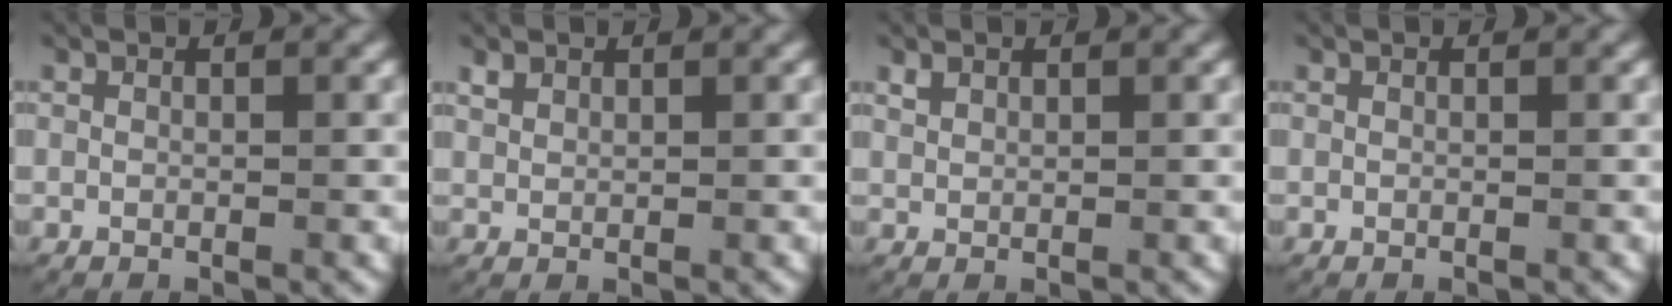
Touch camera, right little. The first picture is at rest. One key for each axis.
{"total": 1.1, "fx": 0.8, "fy": 0.7, "fz": 0.4, "tx": -0.014, "ty": -0.002, "tz": 0.022}
{"total": 0.8, "fx": 0.6, "fy": 0.5, "fz": 0.3, "tx": -0.010, "ty": -0.001, "tz": 0.018}
{"total": 0.0}